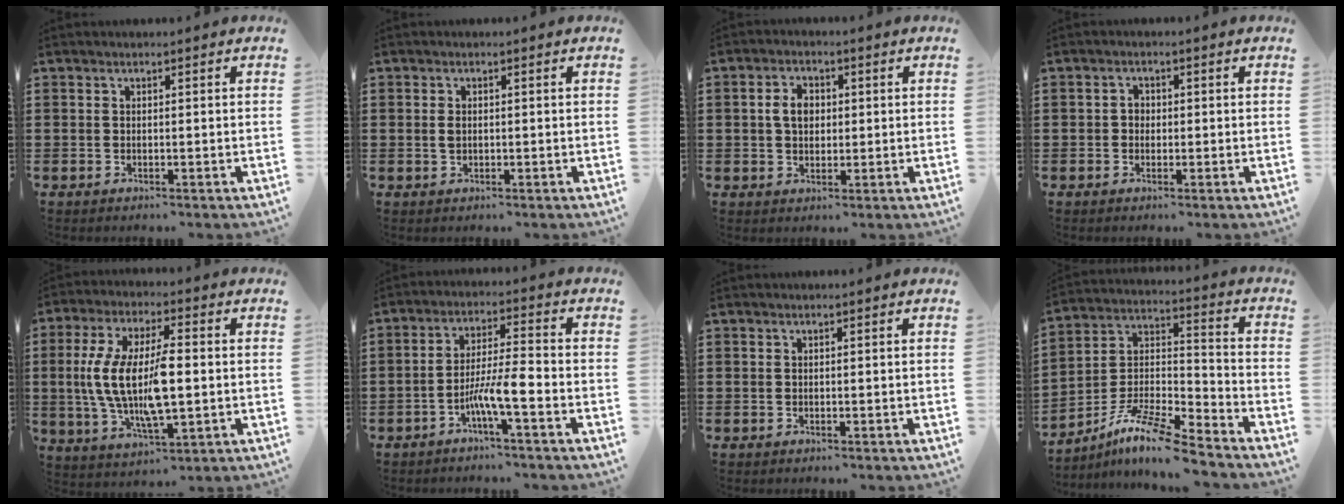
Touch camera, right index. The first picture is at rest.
{"total": 1.3, "force": [0.0, 0.6, 1.2], "torque": [-0.027, 0.001, 0.000]}
{"total": 3.9, "force": [0.3, 2.7, 2.8], "torque": [-0.063, 0.014, 0.004]}
{"total": 1.4, "force": [-0.3, 1.2, 0.6], "torque": [-0.015, 0.004, -0.007]}
{"total": 13.5, "force": [-0.6, 4.9, 12.6], "torque": [-0.281, -0.021, -0.017]}
{"total": 7.1, "force": [-3.4, 0.6, 6.2], "torque": [-0.125, -0.008, -0.066]}
{"total": 0.0}
{"total": 10.1, "force": [-8.6, 1.0, 5.3], "torque": [-0.104, 0.010, -0.173]}